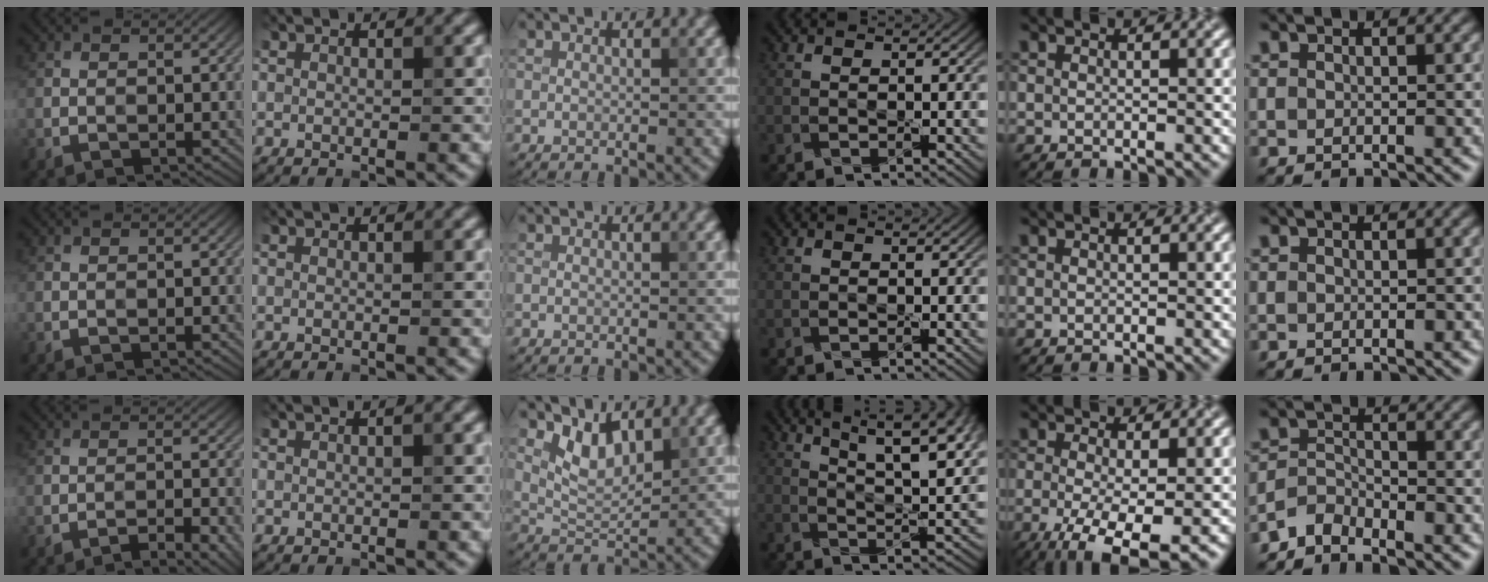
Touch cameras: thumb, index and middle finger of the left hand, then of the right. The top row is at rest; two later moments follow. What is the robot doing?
{"motion": "pour", "object": "sugar"}